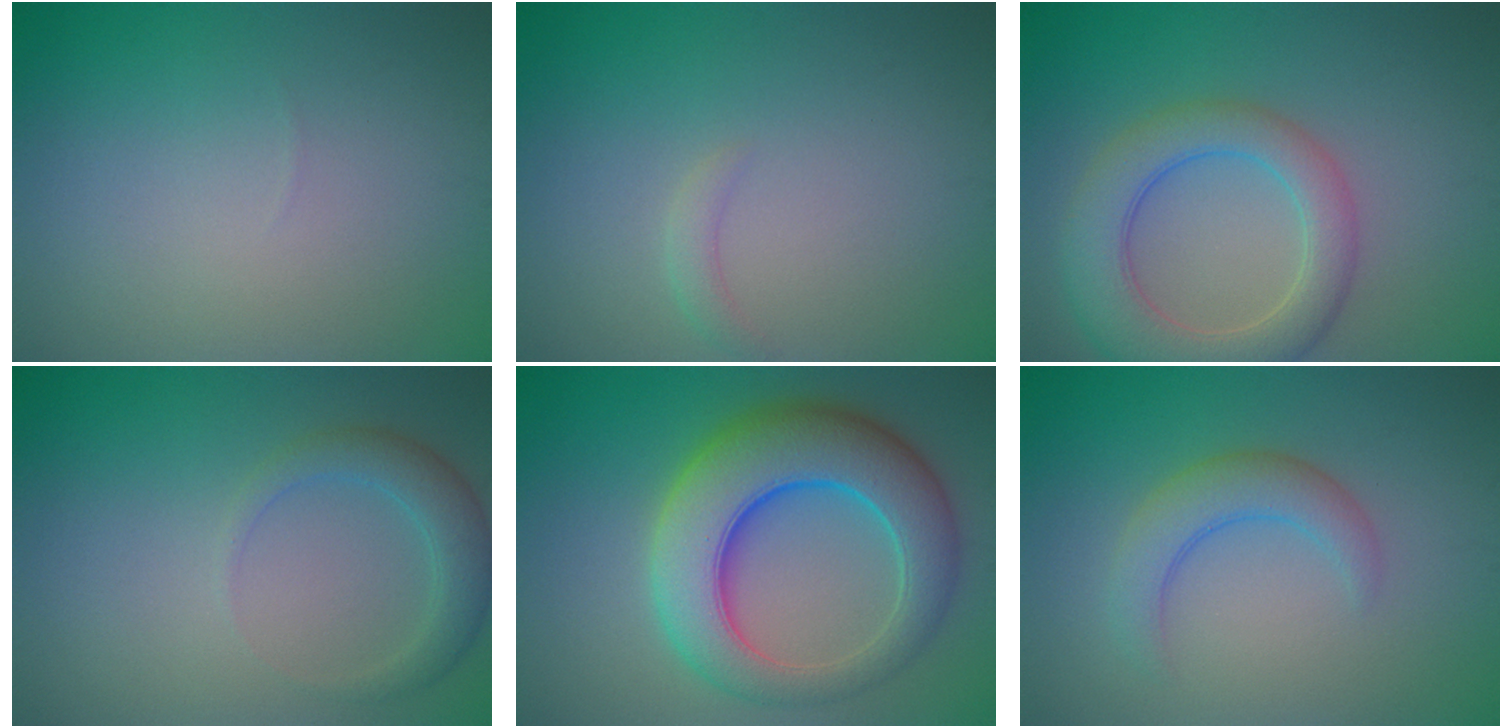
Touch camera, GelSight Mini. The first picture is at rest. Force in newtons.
{"total": 1.1, "press": 1.1, "slide": 0.2}
{"total": 6.0, "press": 6.0, "slide": 0.3}
{"total": 2.6, "press": 2.6, "slide": 0.0}
{"total": 10.0, "press": 10.0, "slide": 0.2}
{"total": 3.0, "press": 3.0, "slide": 0.3}